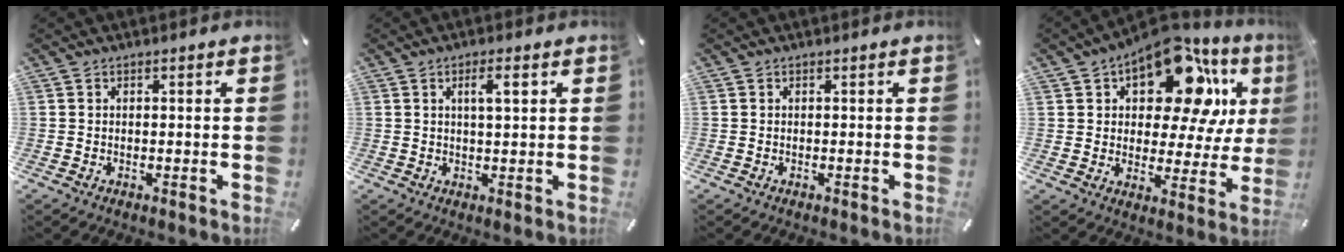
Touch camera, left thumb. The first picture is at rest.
{"total": 4.0, "force": [1.4, 0.7, 3.7], "torque": [-0.068, 0.002, 0.018]}
{"total": 0.0}
{"total": 18.1, "force": [10.1, 9.4, 11.8], "torque": [-0.173, -0.070, 0.170]}